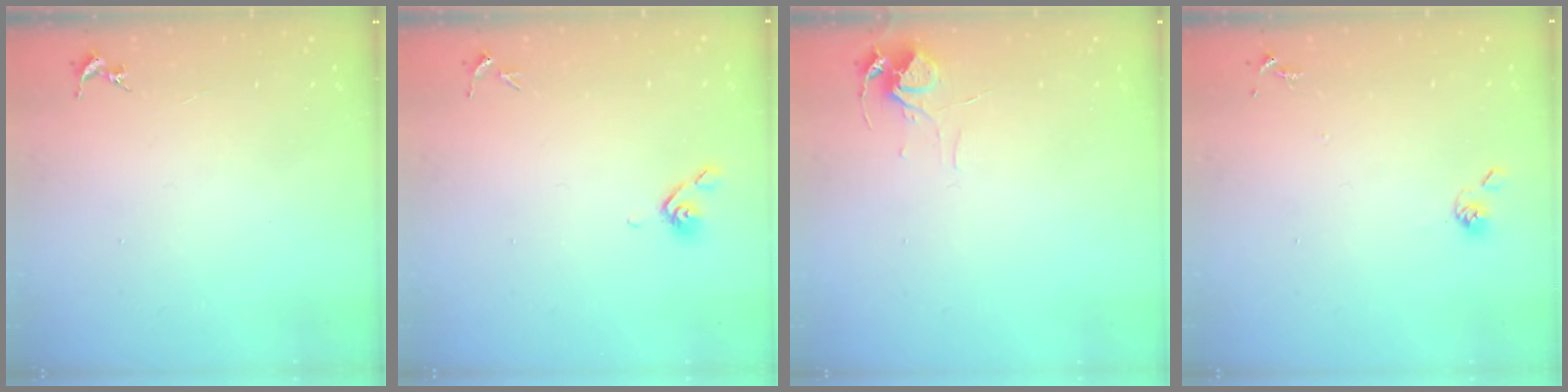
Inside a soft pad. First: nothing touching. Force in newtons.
{"total": 5.1, "press": 4.9, "slide": 1.2}
{"total": 7.1, "press": 7.1, "slide": 0.5}
{"total": 5.5, "press": 5.4, "slide": 0.9}